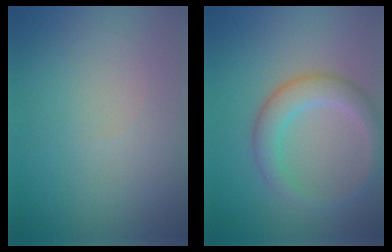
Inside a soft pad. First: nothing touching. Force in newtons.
{"total": 3.8, "press": 3.8, "slide": 0.2}